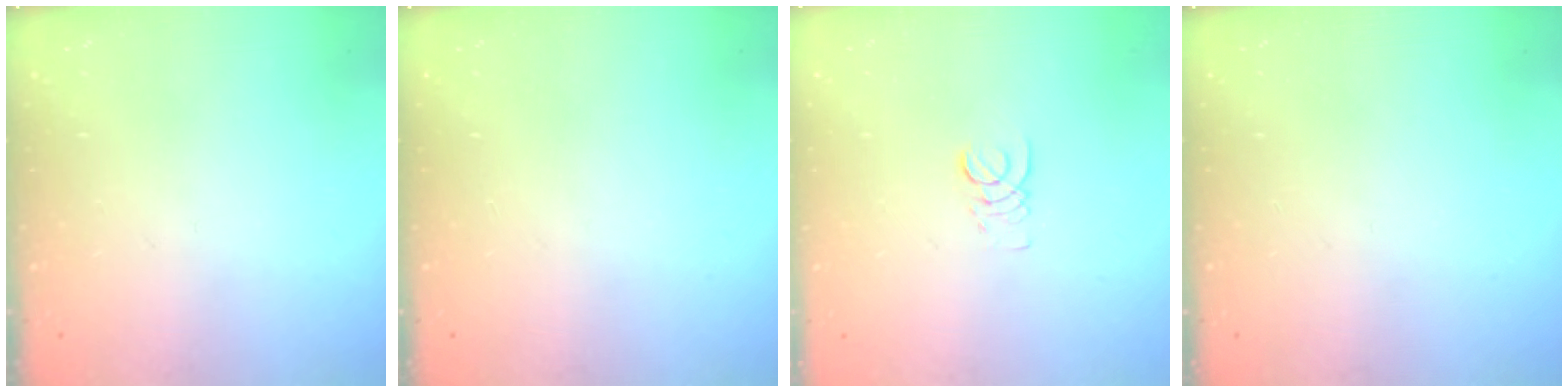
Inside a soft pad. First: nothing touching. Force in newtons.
{"total": 0.0}
{"total": 3.4, "press": 3.4, "slide": 0.3}
{"total": 0.0}